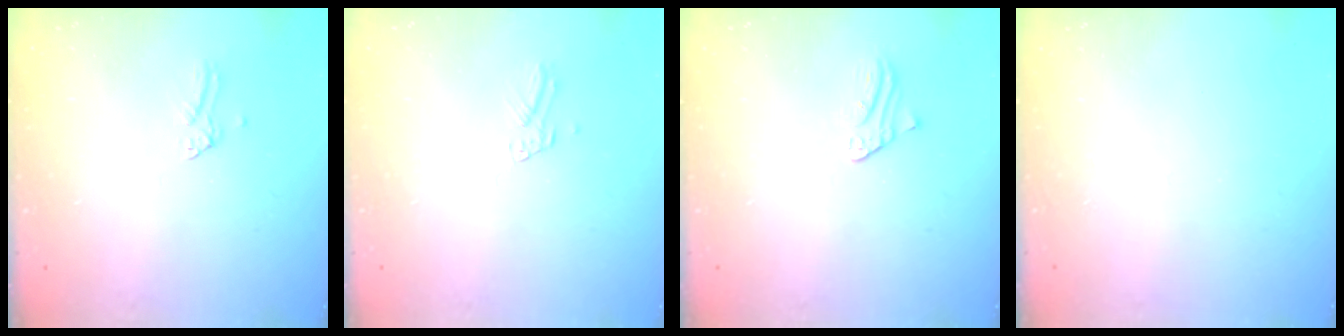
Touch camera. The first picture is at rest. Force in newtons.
{"total": 2.7, "press": 2.7, "slide": 0.1}
{"total": 1.7, "press": 1.7, "slide": 0.3}
{"total": 0.0}